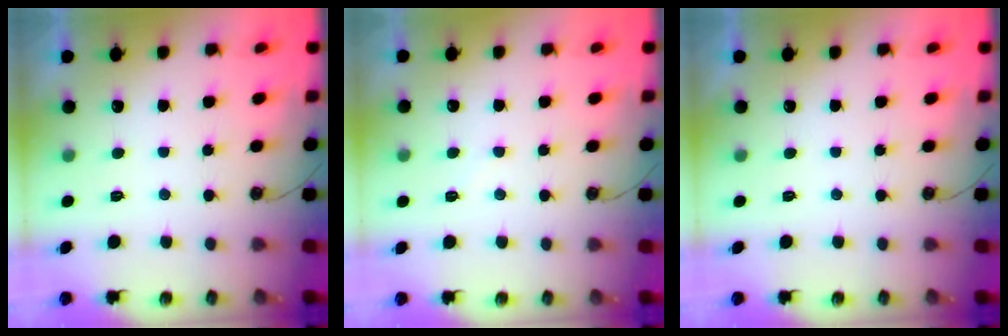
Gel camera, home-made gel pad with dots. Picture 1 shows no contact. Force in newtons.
{"total": 5.8, "press": 5.8, "slide": 0.7}
{"total": 0.0}